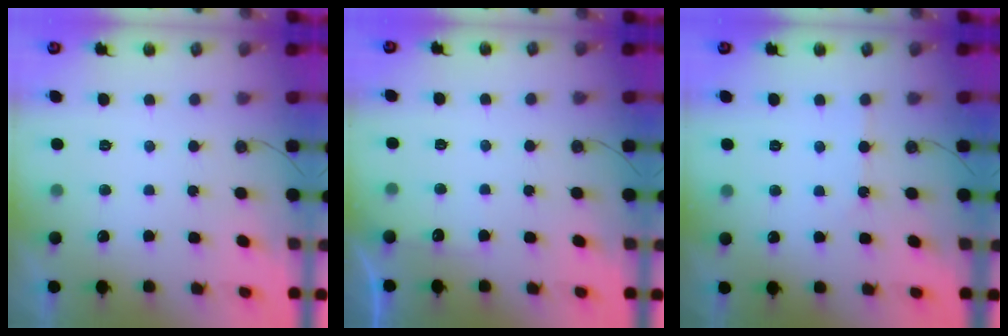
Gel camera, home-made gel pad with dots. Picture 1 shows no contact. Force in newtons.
{"total": 3.8, "press": 3.8, "slide": 0.6}
{"total": 1.4, "press": 1.3, "slide": 0.3}